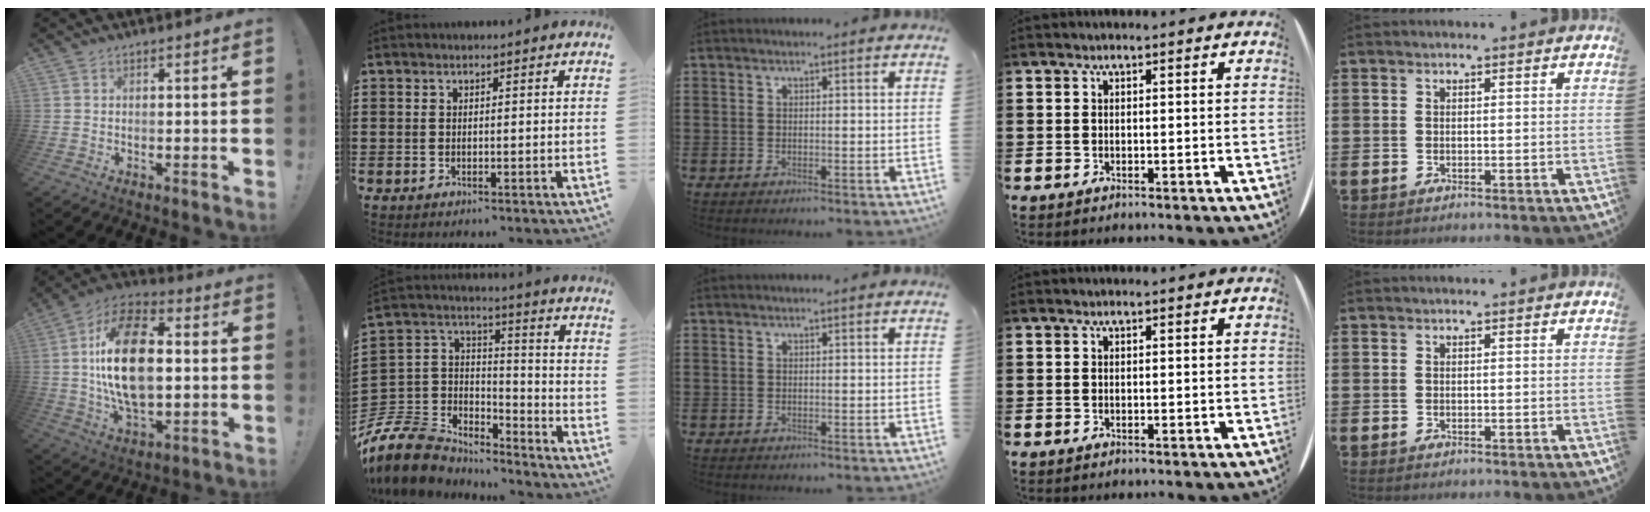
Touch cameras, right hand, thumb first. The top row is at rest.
{"thumb": {"total": 21.7, "force": [1.4, 12.5, 17.7], "torque": [-0.313, 0.002, 0.019]}, "index": {"total": 11.0, "force": [-9.0, 5.8, 2.8], "torque": [-0.103, 0.012, -0.181]}}